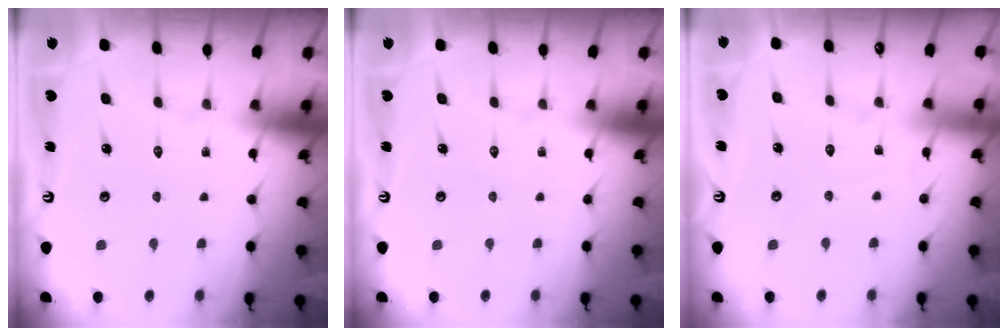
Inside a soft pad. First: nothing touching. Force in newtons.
{"total": 0.0}
{"total": 2.8, "press": 2.8, "slide": 0.4}